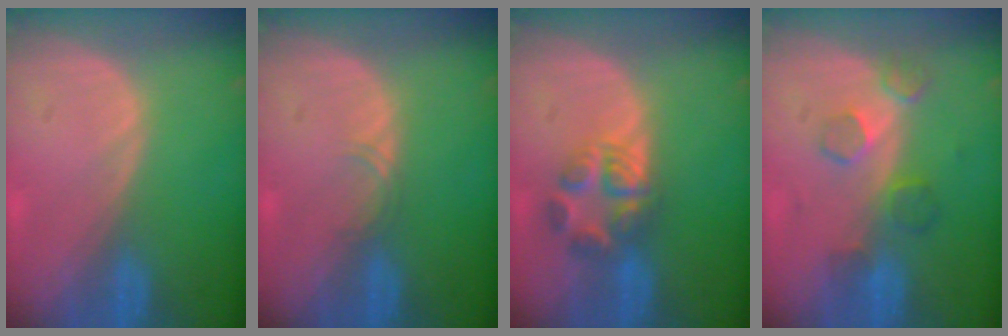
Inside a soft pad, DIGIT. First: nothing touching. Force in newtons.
{"total": 1.1, "press": 1.1, "slide": 0.1}
{"total": 5.6, "press": 5.5, "slide": 1.0}
{"total": 4.8, "press": 4.5, "slide": 1.5}